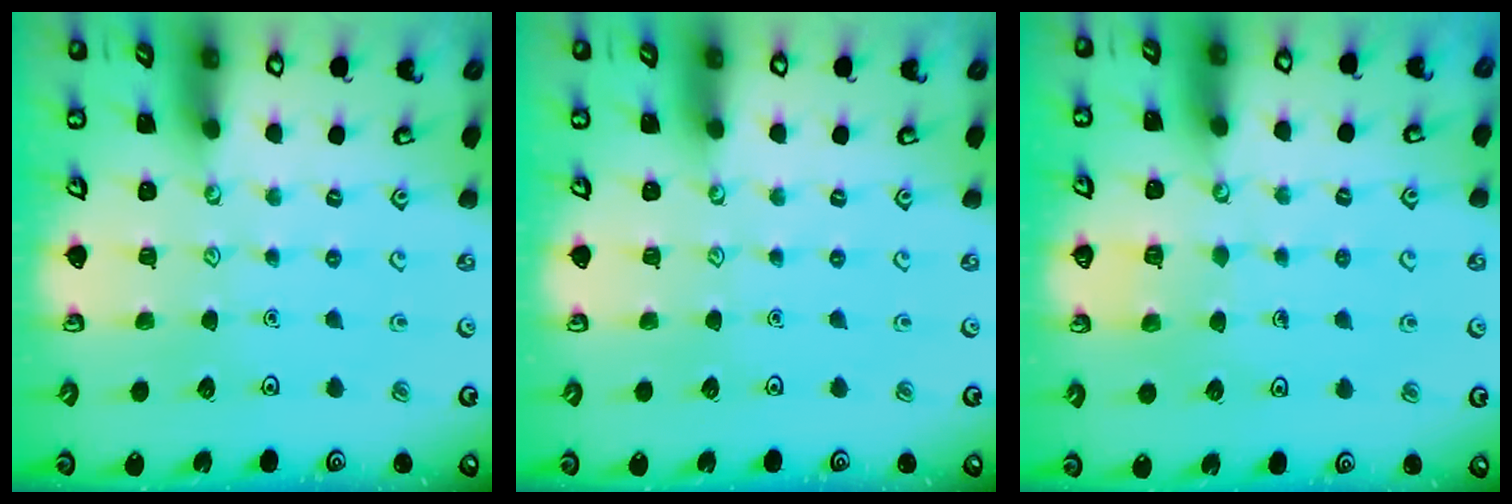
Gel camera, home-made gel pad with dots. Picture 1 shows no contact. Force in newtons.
{"total": 0.0}
{"total": 2.8, "press": 2.8, "slide": 0.3}